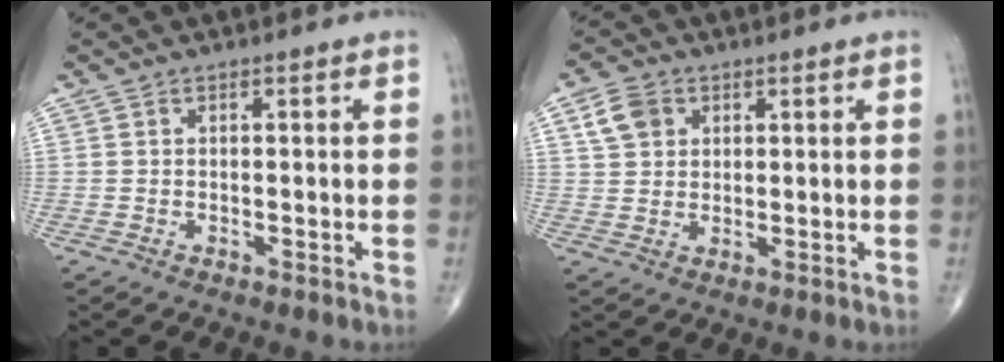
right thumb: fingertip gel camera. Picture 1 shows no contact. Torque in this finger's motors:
{"motor_torque": [-0.33, 0.42, -0.10, 0.03, 0.05]}